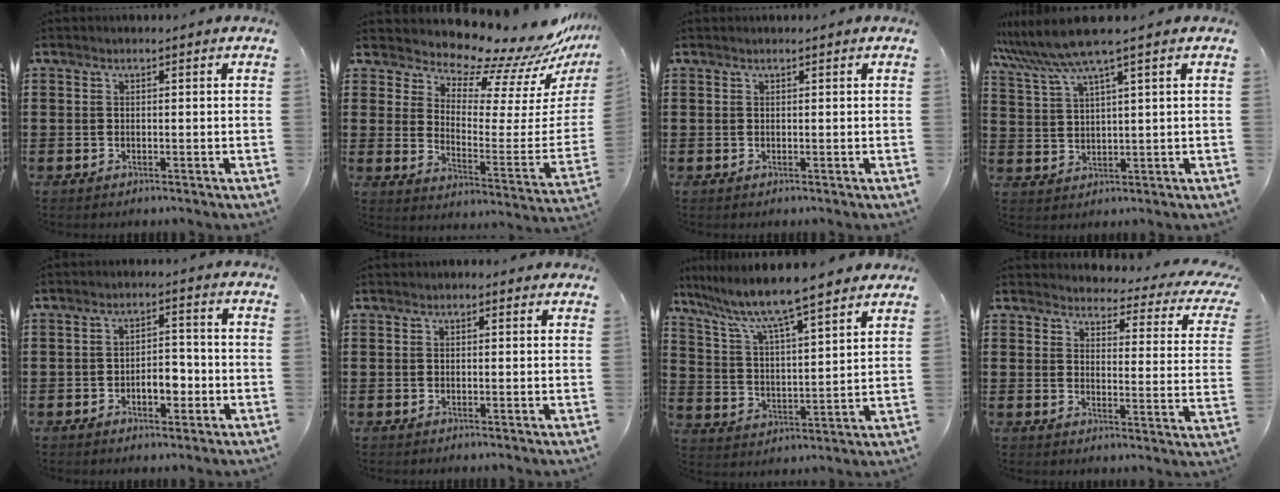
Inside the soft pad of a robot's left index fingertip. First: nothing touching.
{"total": 10.0, "force": [9.5, 1.5, 2.6], "torque": [-0.059, -0.100, 0.158]}
{"total": 0.0}
{"total": 6.0, "force": [4.4, -0.1, 4.1], "torque": [-0.100, -0.014, 0.075]}
{"total": 4.7, "force": [-1.6, 2.5, 3.6], "torque": [-0.058, 0.006, -0.033]}
{"total": 0.6, "force": [0.3, 0.4, 0.3], "torque": [-0.007, 0.004, 0.006]}
{"total": 8.0, "force": [7.1, 0.2, 3.8], "torque": [-0.104, -0.044, 0.115]}
{"total": 3.4, "force": [3.1, 0.5, 1.2], "torque": [-0.037, -0.028, 0.047]}